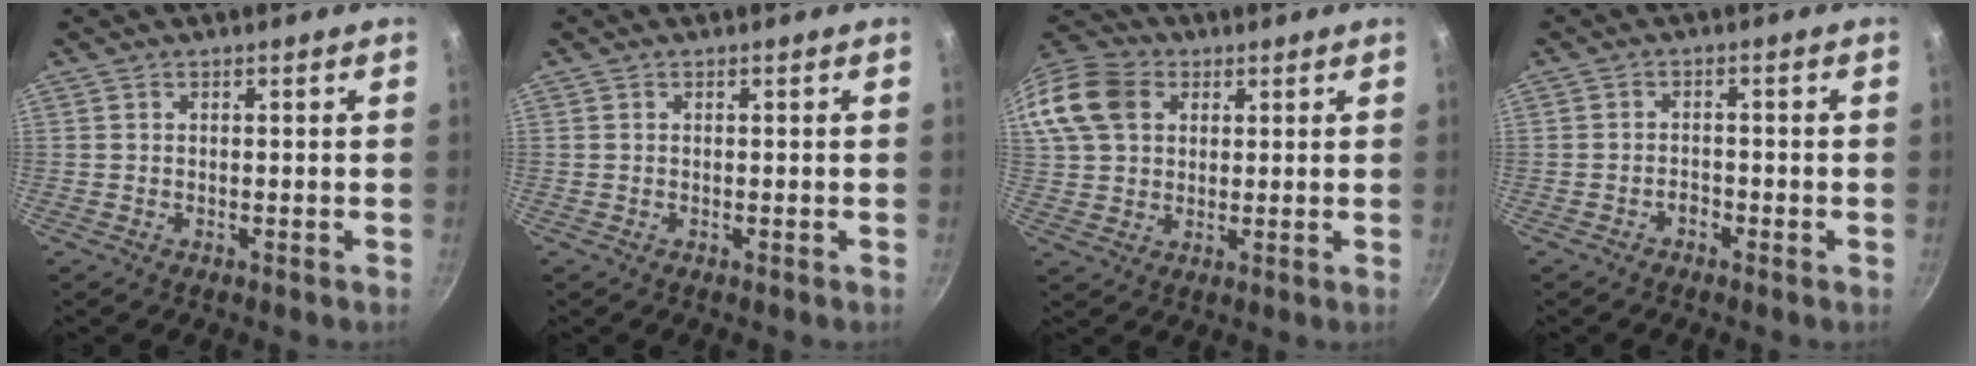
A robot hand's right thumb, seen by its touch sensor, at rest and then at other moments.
{"total": 0.0}
{"total": 17.1, "force": [5.4, 13.2, 9.4], "torque": [-0.209, 0.026, 0.090]}
{"total": 1.6, "force": [-1.2, 0.8, 0.6], "torque": [-0.004, 0.015, -0.020]}